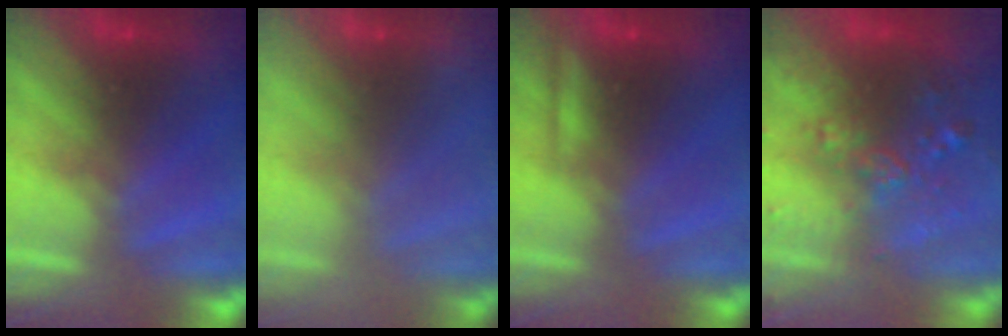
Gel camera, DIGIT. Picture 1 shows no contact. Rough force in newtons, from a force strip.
{"total": 2.4}
{"total": 2.3}
{"total": 8.1}